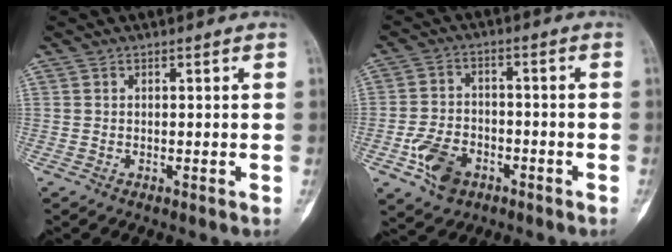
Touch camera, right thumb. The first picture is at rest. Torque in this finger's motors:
{"motor_torque": [1.06, 0.96, 0.81, -0.76, 0.07]}